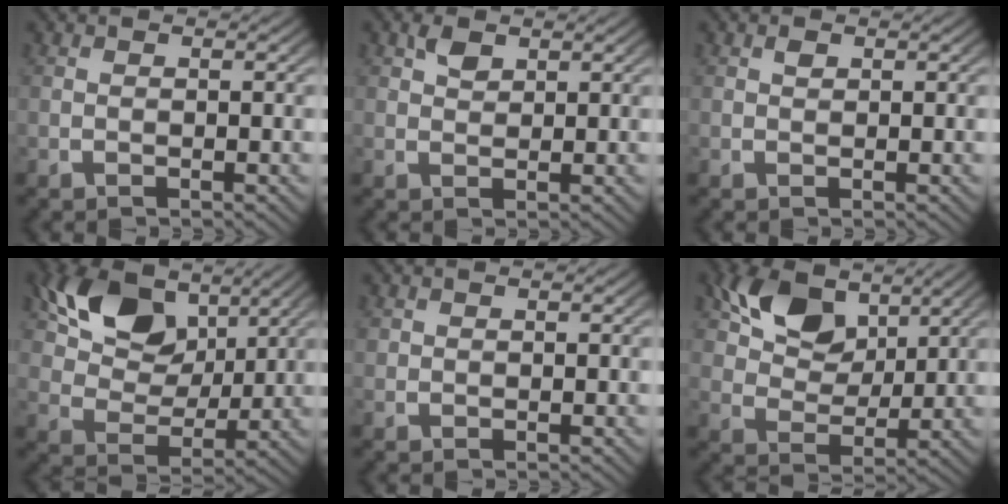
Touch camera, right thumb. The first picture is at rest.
{"total": 1.7, "force": [1.3, 0.7, 0.8], "torque": [-0.013, -0.002, 0.030]}
{"total": 0.6, "force": [0.5, 0.3, 0.2], "torque": [-0.005, -0.002, 0.012]}
{"total": 9.3, "force": [3.9, 5.7, 6.3], "torque": [-0.128, -0.016, 0.074]}
{"total": 0.7, "force": [0.3, 0.6, 0.1], "torque": [-0.006, -0.006, 0.008]}
{"total": 7.4, "force": [3.8, 4.3, 4.7], "torque": [-0.098, -0.012, 0.072]}